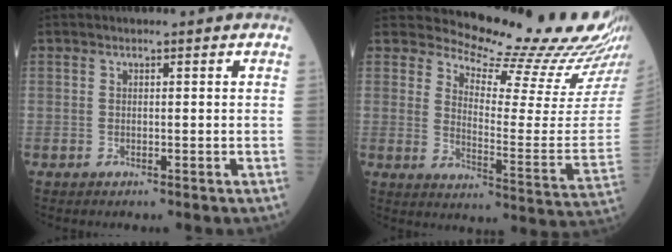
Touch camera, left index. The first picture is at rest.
{"total": 19.6, "force": [18.8, 0.9, 5.7], "torque": [-0.089, -0.122, 0.225]}